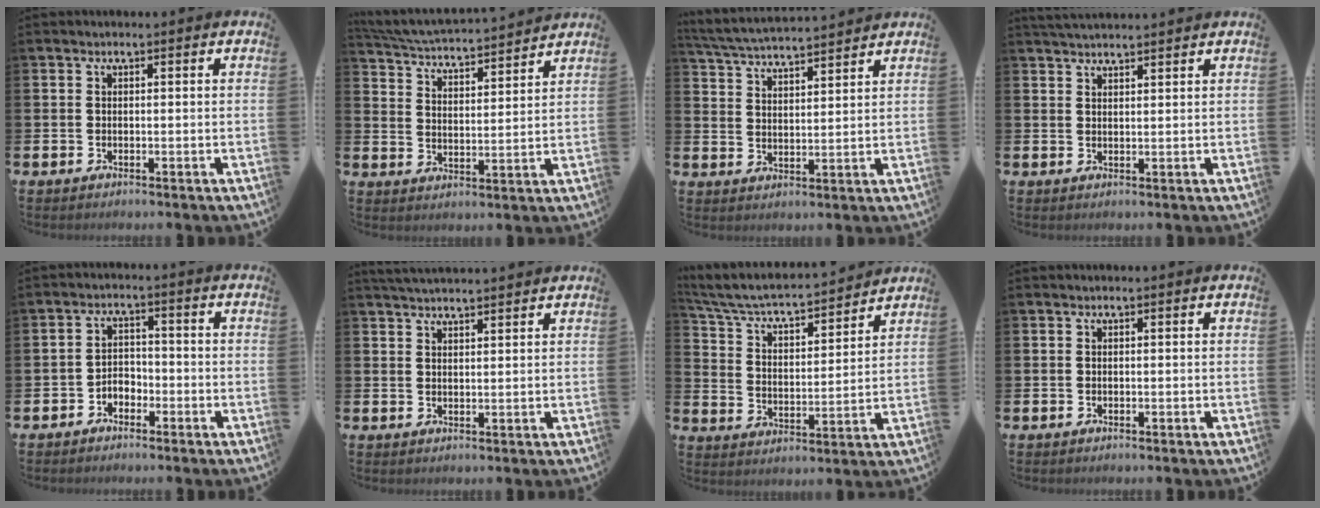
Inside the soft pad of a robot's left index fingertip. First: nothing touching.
{"total": 4.9, "force": [4.9, 0.1, 0.6], "torque": [-0.037, -0.044, 0.082]}
{"total": 5.0, "force": [4.9, 0.2, 0.9], "torque": [-0.040, -0.032, 0.085]}
{"total": 2.8, "force": [2.8, 0.2, 0.4], "torque": [-0.012, -0.009, 0.052]}
{"total": 2.4, "force": [-2.0, 1.3, 0.3], "torque": [-0.018, 0.007, -0.044]}
{"total": 3.1, "force": [3.1, 0.1, 0.3], "torque": [-0.012, -0.010, 0.057]}
{"total": 5.9, "force": [5.5, 1.2, 1.9], "torque": [-0.068, -0.047, 0.089]}
{"total": 0.0}